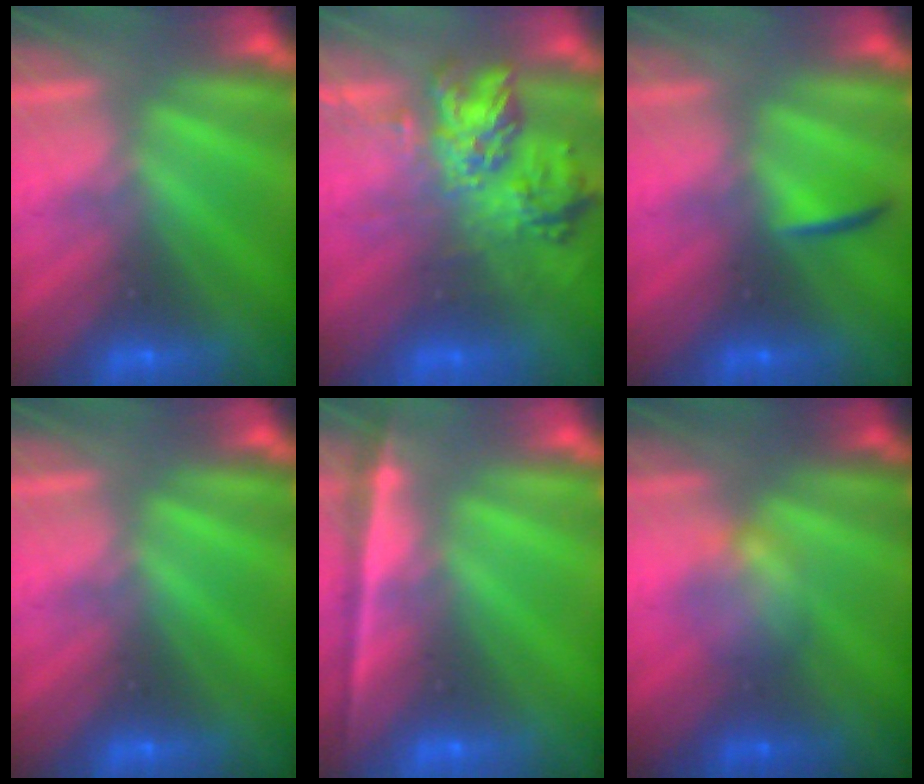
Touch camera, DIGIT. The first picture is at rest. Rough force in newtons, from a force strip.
{"total": 8.0}
{"total": 1.8}
{"total": 0.0}
{"total": 1.9}
{"total": 2.2}